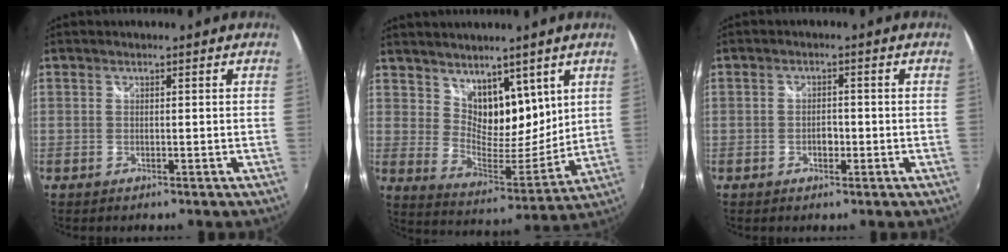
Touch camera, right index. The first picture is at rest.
{"total": 12.1, "force": [7.4, 7.2, 6.4], "torque": [-0.087, -0.010, 0.138]}
{"total": 2.3, "force": [-0.8, 1.5, 1.5], "torque": [-0.027, 0.002, -0.014]}